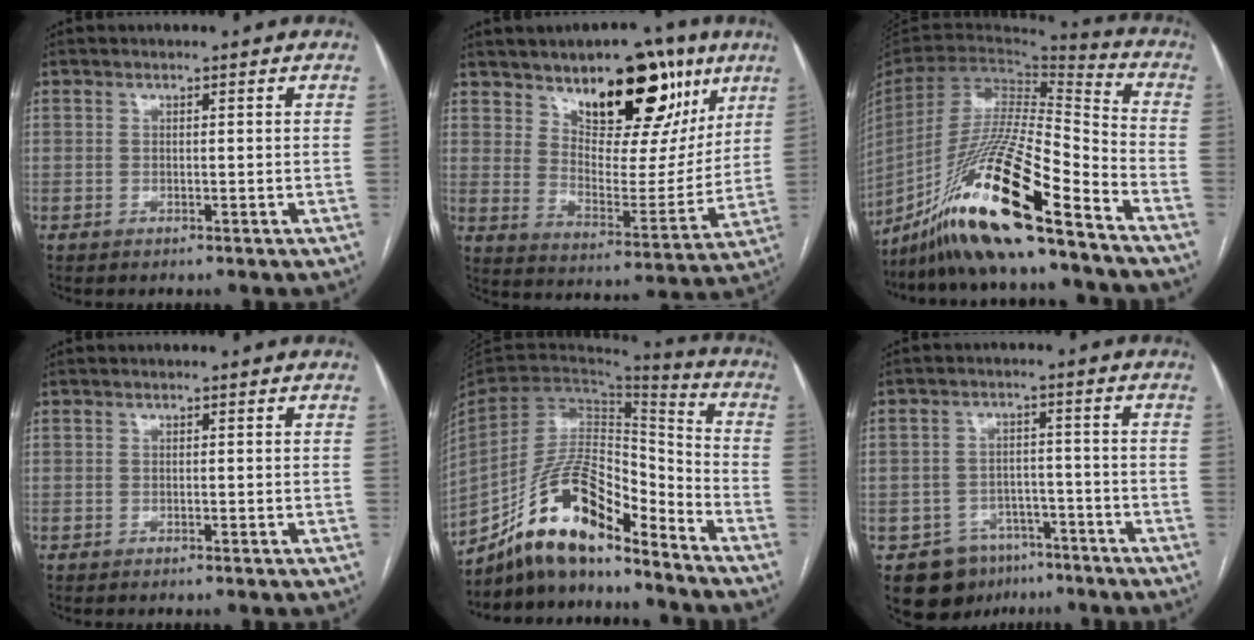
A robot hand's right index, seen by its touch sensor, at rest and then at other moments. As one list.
[{"total": 18.4, "force": [11.1, 8.0, 12.4], "torque": [-0.152, -0.002, 0.174]}, {"total": 22.7, "force": [-15.9, 1.0, 16.2], "torque": [-0.321, -0.037, -0.295]}, {"total": 0.0}, {"total": 15.8, "force": [-12.3, 4.2, 8.9], "torque": [-0.168, 0.028, -0.224]}, {"total": 8.7, "force": [-5.6, 6.5, 1.7], "torque": [-0.023, 0.018, -0.077]}]